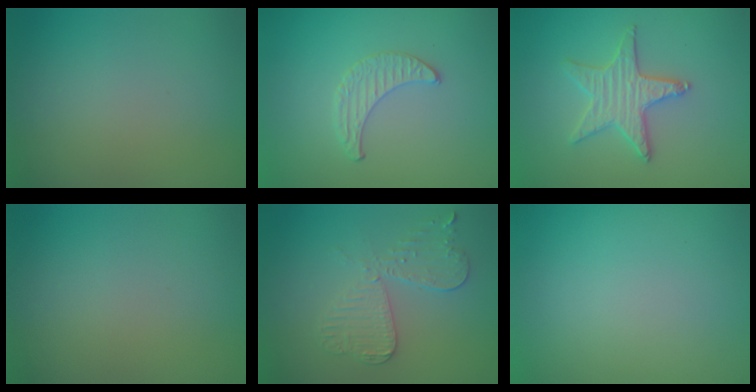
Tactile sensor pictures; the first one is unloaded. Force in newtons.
{"total": 1.0, "press": 1.0, "slide": 0.3}
{"total": 3.2, "press": 3.2, "slide": 0.5}
{"total": 0.0}
{"total": 4.0, "press": 3.4, "slide": 2.0}
{"total": 0.0}